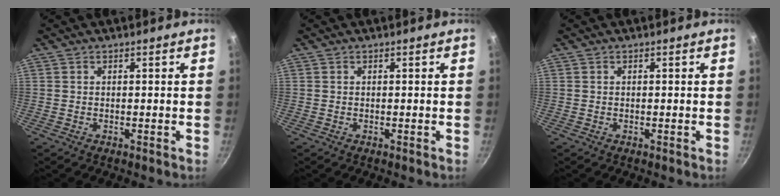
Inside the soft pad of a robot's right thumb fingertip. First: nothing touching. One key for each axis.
{"total": 0.0}
{"total": 0.0}